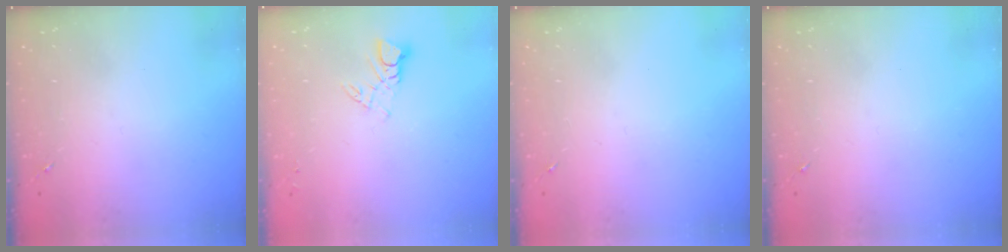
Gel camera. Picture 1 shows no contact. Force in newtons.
{"total": 5.0, "press": 5.0, "slide": 0.3}
{"total": 0.0}
{"total": 0.0}